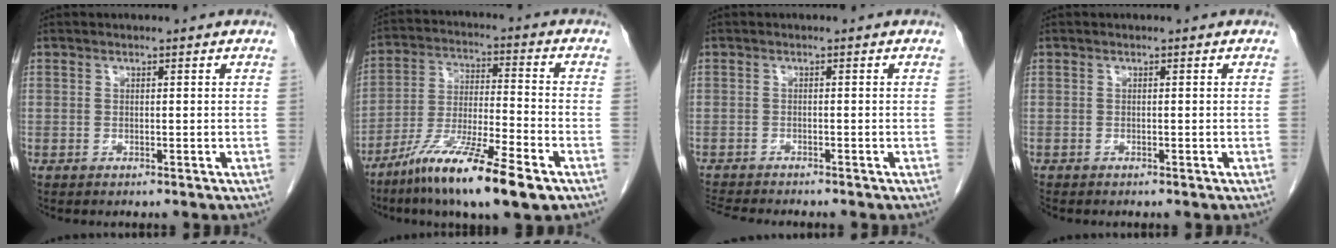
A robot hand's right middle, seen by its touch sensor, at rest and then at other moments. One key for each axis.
{"total": 15.1, "fx": -9.4, "fy": 1.2, "fz": 11.7, "tx": -0.230, "ty": -0.039, "tz": -0.171}
{"total": 5.4, "fx": -5.1, "fy": 0.4, "fz": 1.8, "tx": -0.034, "ty": -0.015, "tz": -0.083}
{"total": 0.0}